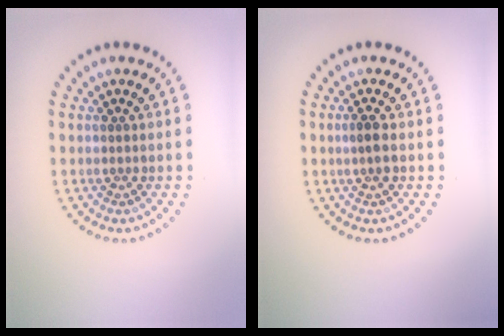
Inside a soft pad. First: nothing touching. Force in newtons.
{"total": 1.5, "press": 1.4, "slide": 0.5}